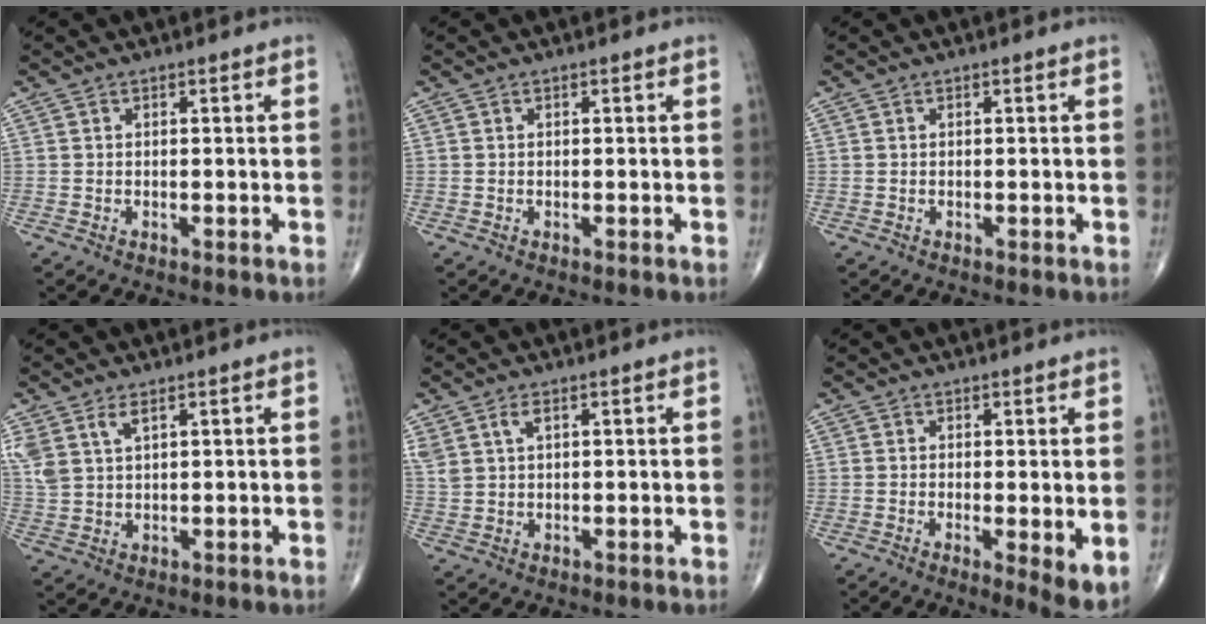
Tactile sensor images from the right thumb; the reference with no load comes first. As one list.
[{"total": 0.0}, {"total": 0.0}, {"total": 5.6, "force": [3.2, 2.6, 3.8], "torque": [-0.087, -0.006, 0.072]}, {"total": 3.8, "force": [1.9, 1.8, 2.7], "torque": [-0.064, 0.004, 0.045]}, {"total": 5.6, "force": [-0.4, 1.3, 5.4], "torque": [-0.082, -0.018, -0.007]}]